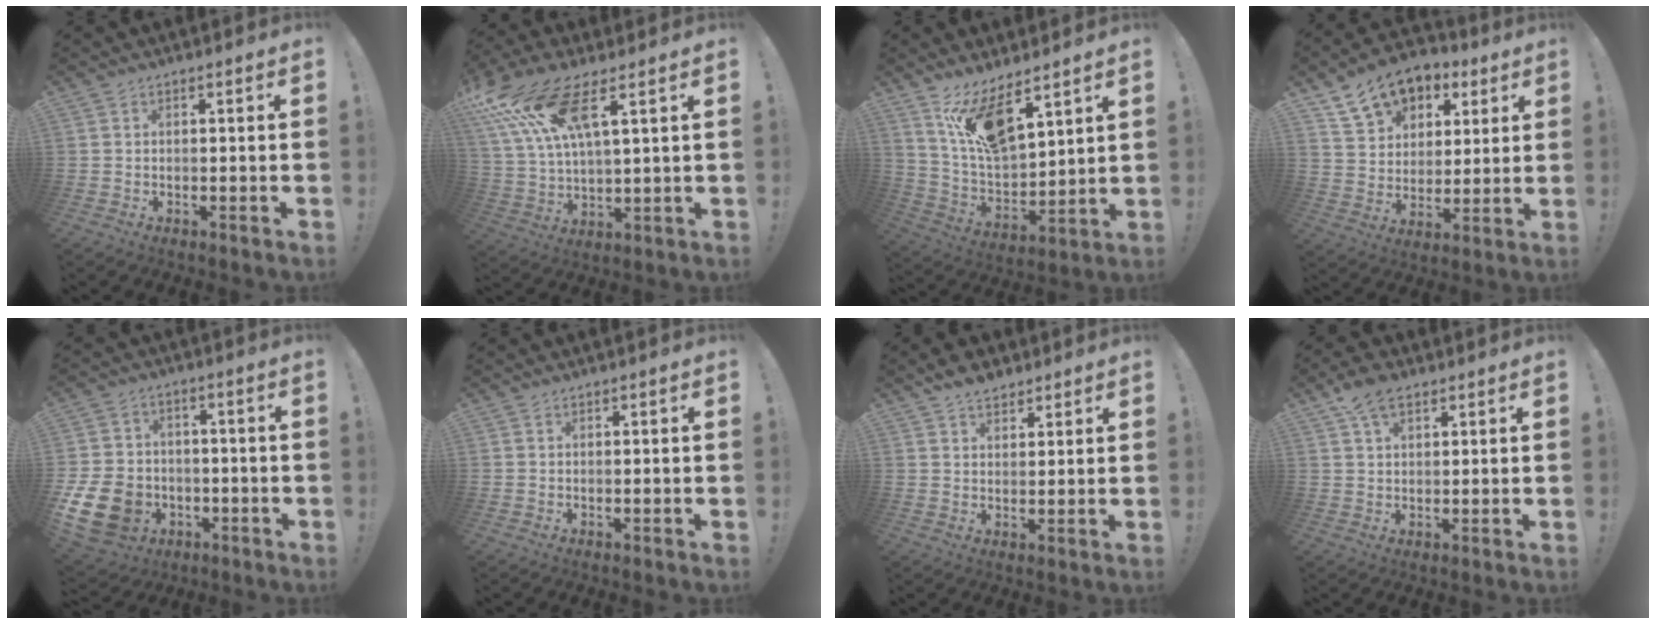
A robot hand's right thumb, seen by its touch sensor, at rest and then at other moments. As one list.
[{"total": 15.0, "force": [9.0, 4.9, 11.0], "torque": [-0.222, -0.028, 0.162]}, {"total": 13.8, "force": [9.6, 4.8, 8.6], "torque": [-0.167, -0.062, 0.177]}, {"total": 13.5, "force": [8.5, 9.3, 5.1], "torque": [-0.085, -0.044, 0.162]}, {"total": 15.8, "force": [-4.7, 12.9, 7.8], "torque": [-0.156, 0.031, -0.073]}, {"total": 0.0}, {"total": 5.5, "force": [4.5, 2.8, 1.7], "torque": [-0.028, -0.018, 0.084]}, {"total": 7.1, "force": [4.2, 3.8, 4.4], "torque": [-0.074, -0.012, 0.080]}]